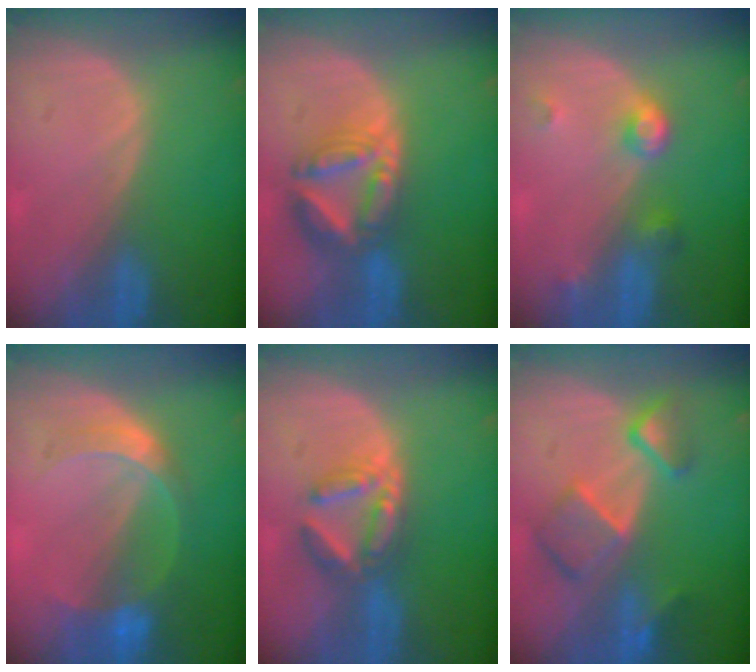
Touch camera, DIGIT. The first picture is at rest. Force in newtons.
{"total": 8.3, "press": 7.1, "slide": 4.2}
{"total": 3.9, "press": 3.6, "slide": 1.5}
{"total": 6.4, "press": 5.7, "slide": 2.9}
{"total": 6.2, "press": 5.7, "slide": 2.5}
{"total": 7.9, "press": 6.9, "slide": 4.0}